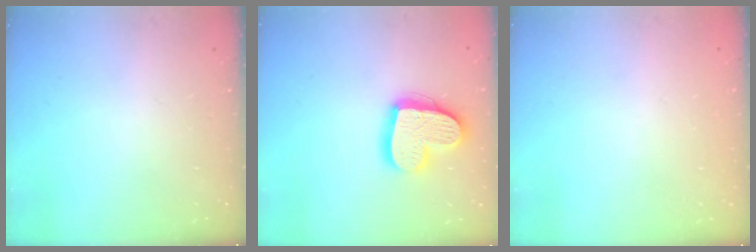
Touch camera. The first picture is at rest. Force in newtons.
{"total": 17.7, "press": 17.7, "slide": 1.5}
{"total": 0.0}